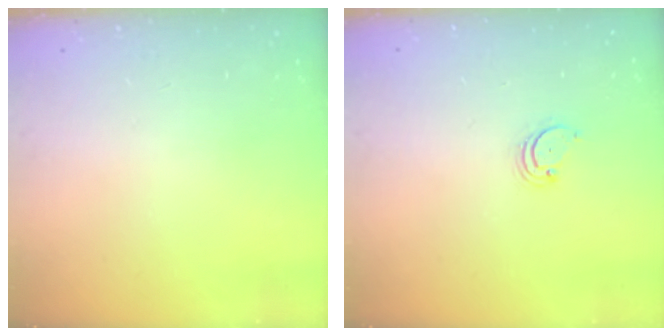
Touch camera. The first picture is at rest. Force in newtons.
{"total": 2.6, "press": 2.5, "slide": 0.3}